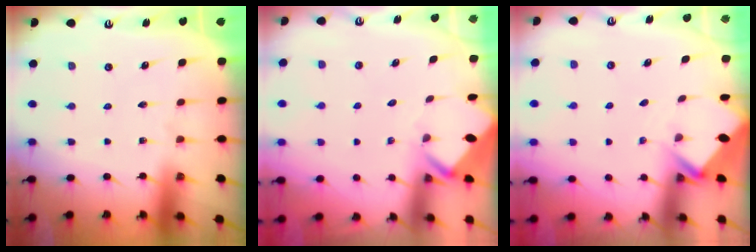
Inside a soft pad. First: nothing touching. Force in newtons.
{"total": 3.4, "press": 3.4, "slide": 0.2}
{"total": 2.8, "press": 2.8, "slide": 0.2}